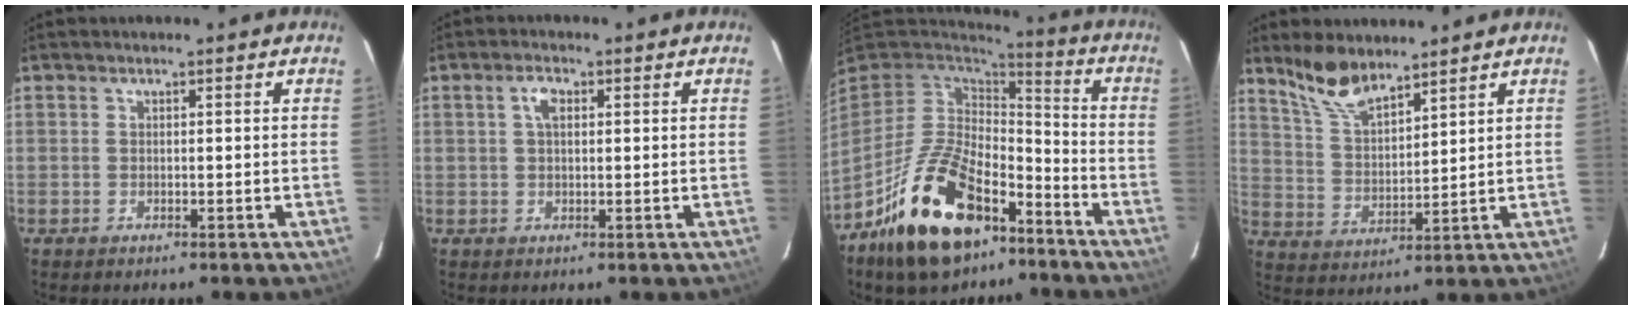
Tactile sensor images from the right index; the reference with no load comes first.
{"total": 2.6, "force": [0.8, 1.4, 2.1], "torque": [-0.042, 0.009, 0.014]}
{"total": 21.8, "force": [-12.4, 11.3, 13.9], "torque": [-0.276, -0.007, -0.201]}
{"total": 8.8, "force": [7.2, 2.7, 4.3], "torque": [-0.085, 0.007, 0.150]}